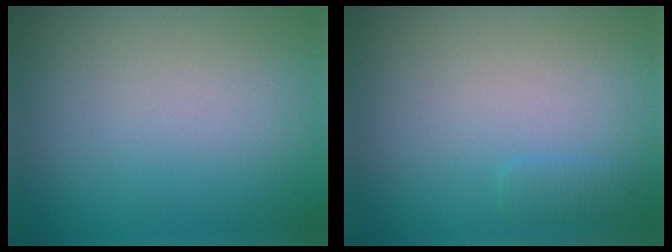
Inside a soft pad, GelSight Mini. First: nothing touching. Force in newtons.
{"total": 0.9, "press": 0.9, "slide": 0.1}